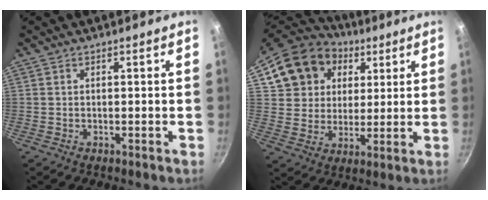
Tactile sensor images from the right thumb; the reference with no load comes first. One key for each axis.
{"total": 17.5, "fx": 6.7, "fy": 14.6, "fz": 7.0, "tx": -0.122, "ty": 0.021, "tz": 0.118}